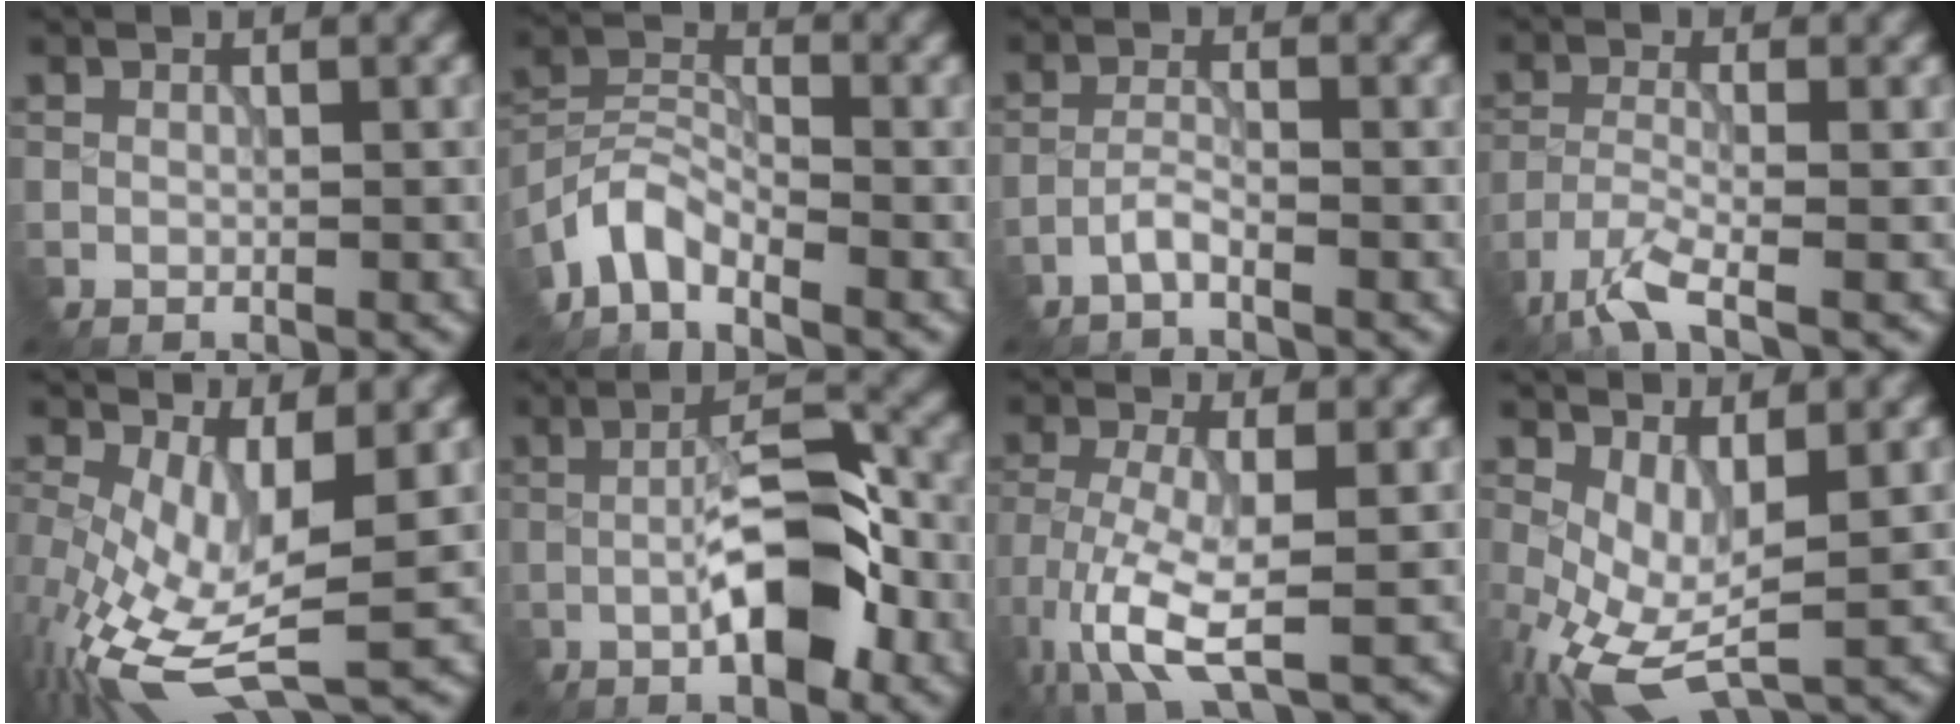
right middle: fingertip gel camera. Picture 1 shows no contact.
{"total": 4.2, "force": [-3.4, 1.6, 1.9], "torque": [-0.036, 0.005, -0.080]}
{"total": 1.7, "force": [-1.3, 0.2, 1.1], "torque": [-0.024, 0.006, -0.031]}
{"total": 4.4, "force": [-3.3, 0.7, 2.8], "torque": [-0.064, -0.012, -0.077]}
{"total": 9.3, "force": [-2.1, 3.5, 8.3], "torque": [-0.183, -0.018, -0.034]}
{"total": 7.7, "force": [-2.3, 2.5, 6.9], "torque": [-0.110, 0.015, -0.041]}
{"total": 7.2, "force": [-3.0, 2.2, 6.2], "torque": [-0.144, -0.012, -0.060]}
{"total": 6.1, "force": [-0.6, 2.6, 5.4], "torque": [-0.120, -0.012, -0.008]}